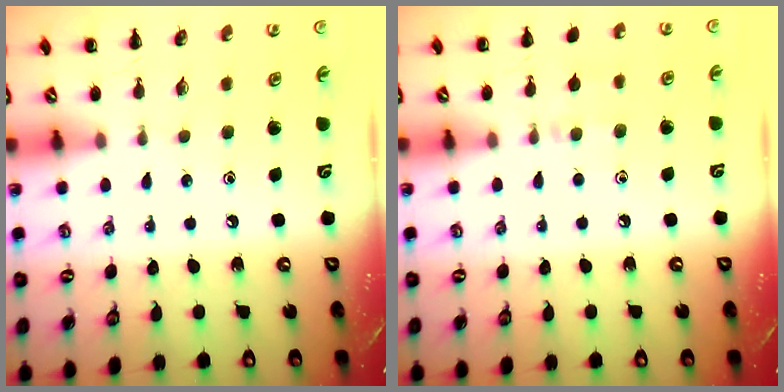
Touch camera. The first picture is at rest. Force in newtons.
{"total": 5.9, "press": 5.5, "slide": 2.3}